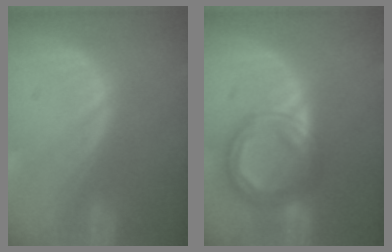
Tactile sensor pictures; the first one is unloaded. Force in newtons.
{"total": 8.4, "press": 8.4, "slide": 0.7}